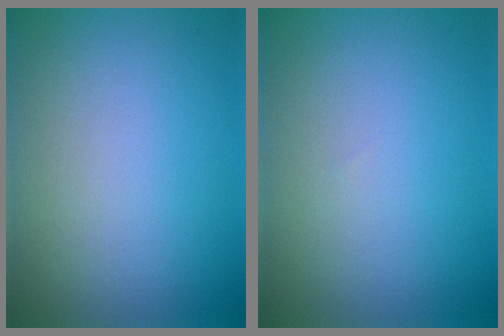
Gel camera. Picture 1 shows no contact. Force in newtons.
{"total": 0.0}